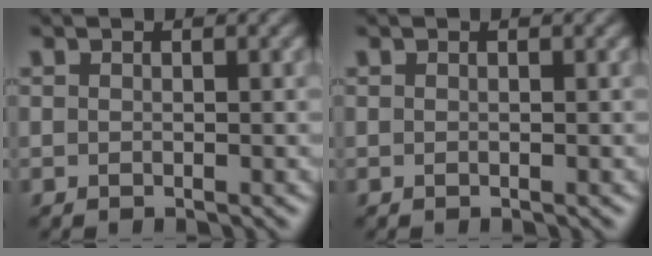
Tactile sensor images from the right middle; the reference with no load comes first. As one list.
[{"total": 0.0}]